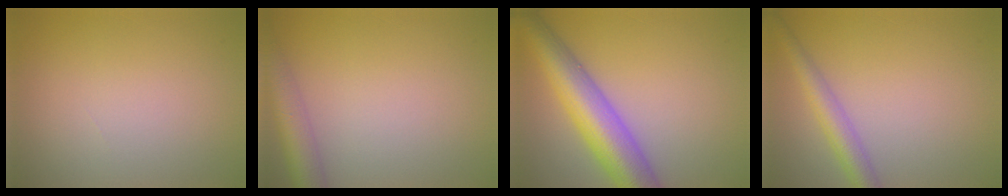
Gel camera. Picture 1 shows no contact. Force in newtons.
{"total": 4.4, "press": 4.4, "slide": 0.3}
{"total": 8.4, "press": 8.4, "slide": 0.3}
{"total": 3.1, "press": 3.1, "slide": 0.1}